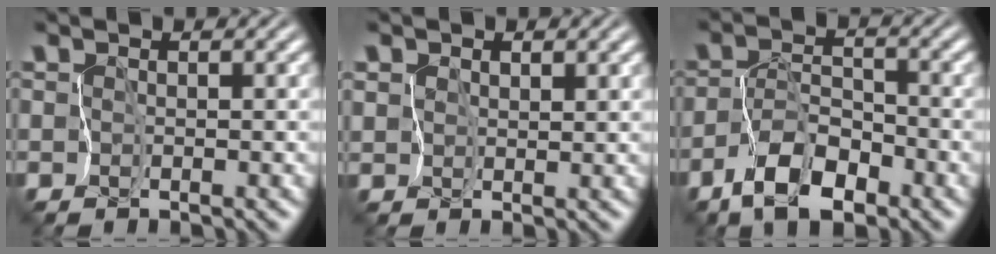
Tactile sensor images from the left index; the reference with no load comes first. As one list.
[{"total": 2.6, "force": [2.0, 1.5, 0.7], "torque": [-0.005, 0.013, 0.026]}, {"total": 5.1, "force": [-3.3, 2.2, 3.2], "torque": [-0.055, 0.007, -0.063]}]